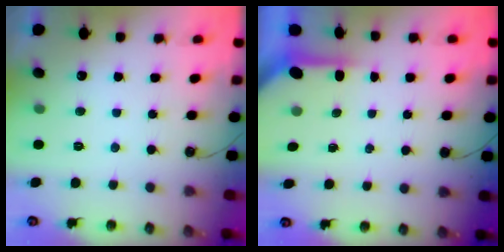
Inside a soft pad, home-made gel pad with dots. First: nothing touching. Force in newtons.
{"total": 3.3, "press": 3.3, "slide": 0.3}